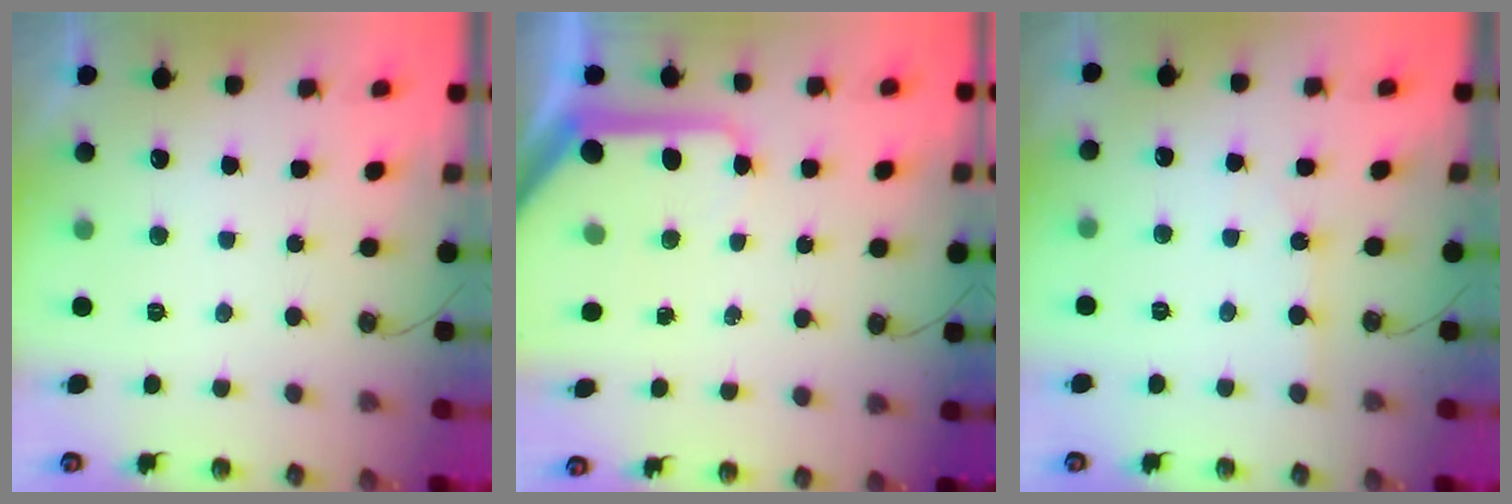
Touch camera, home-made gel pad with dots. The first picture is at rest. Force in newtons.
{"total": 10.4, "press": 10.3, "slide": 1.1}
{"total": 2.9, "press": 2.9, "slide": 0.3}